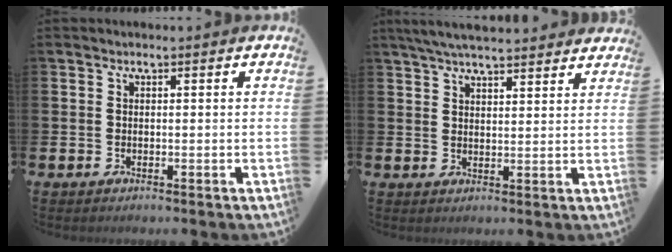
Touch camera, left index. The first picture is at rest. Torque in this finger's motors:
{"motor_torque": [1.04, -1.09, 0.31, 0.21]}